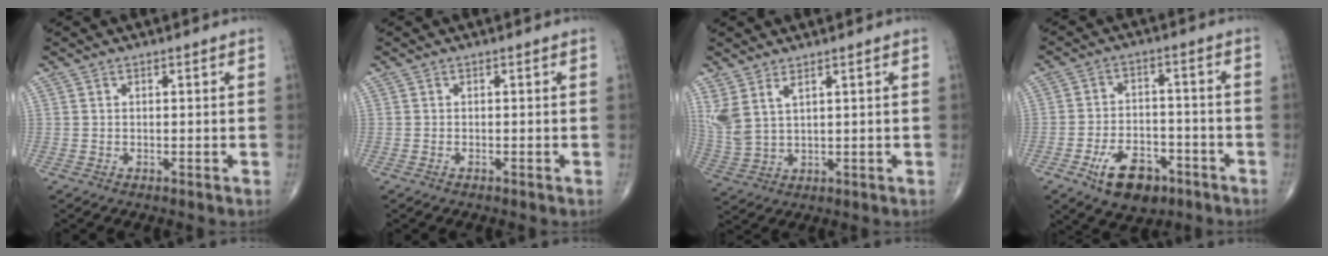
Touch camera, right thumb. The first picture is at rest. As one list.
[{"total": 0.0}, {"total": 6.7, "force": [3.5, 2.8, 5.0], "torque": [-0.122, -0.011, 0.083]}, {"total": 10.7, "force": [-5.9, 6.2, 6.6], "torque": [-0.087, 0.031, -0.091]}]